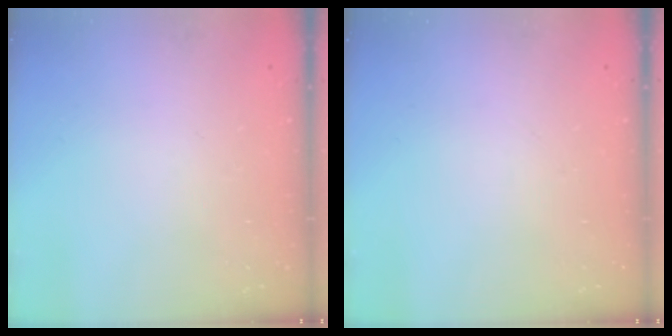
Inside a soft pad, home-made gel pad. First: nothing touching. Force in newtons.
{"total": 0.0}